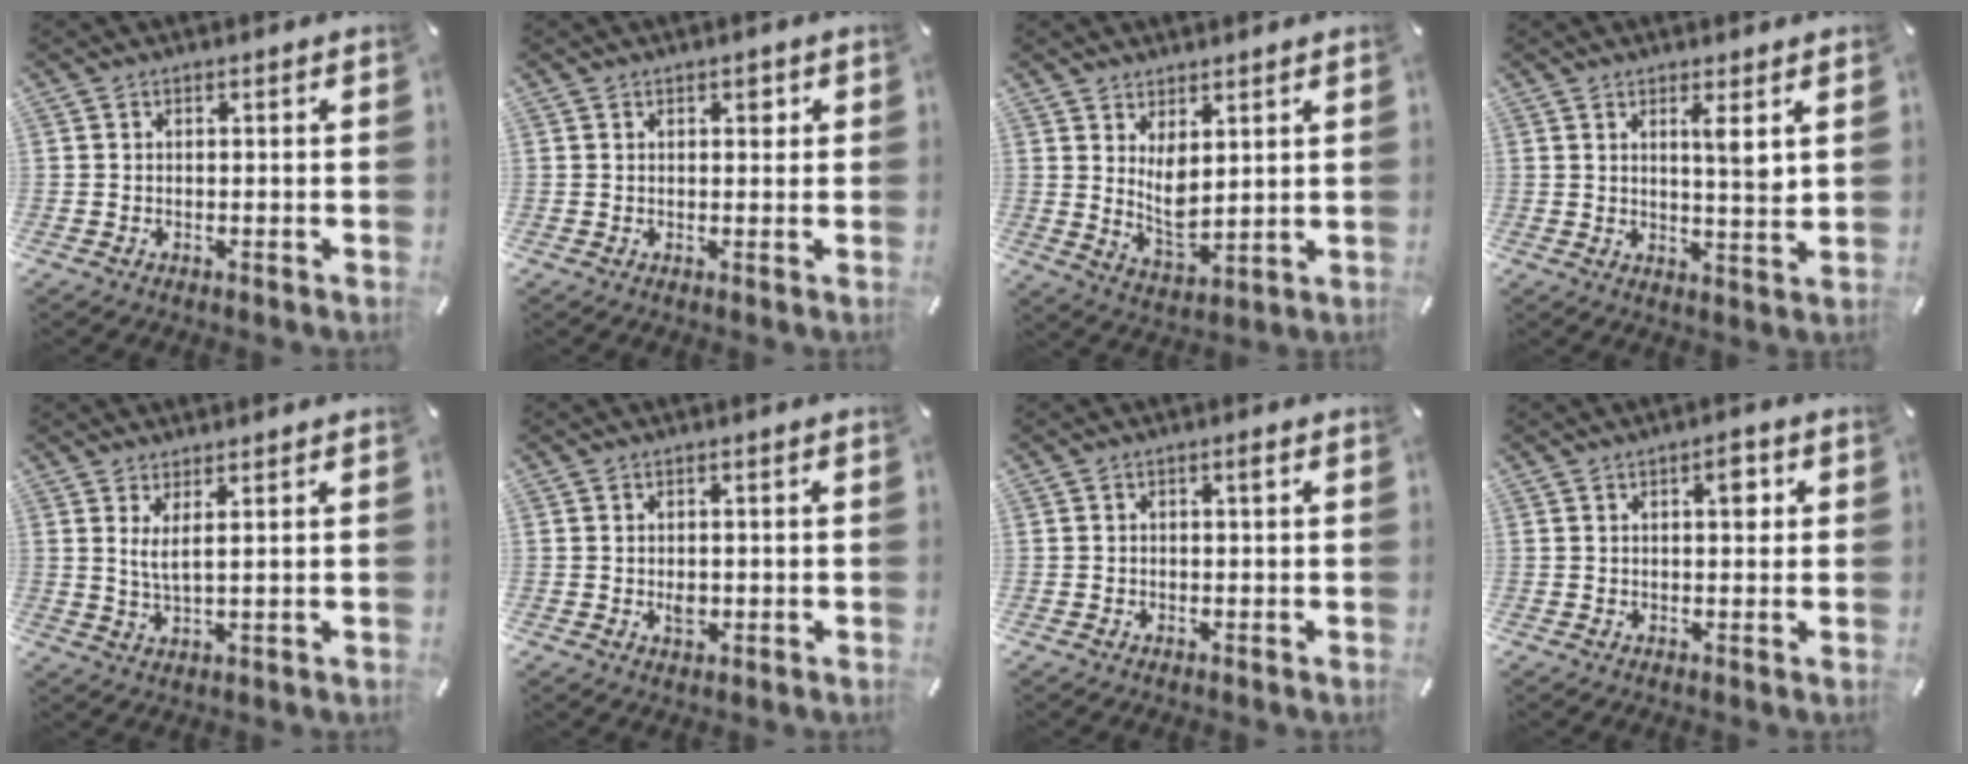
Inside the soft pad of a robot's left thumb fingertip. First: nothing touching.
{"total": 1.8, "force": [0.7, 1.3, 1.1], "torque": [0.000, -0.004, 0.004]}
{"total": 6.6, "force": [2.8, 3.5, 4.9], "torque": [-0.096, -0.021, 0.049]}
{"total": 4.9, "force": [2.4, 0.3, 4.2], "torque": [-0.065, -0.019, 0.034]}
{"total": 3.9, "force": [1.9, 0.3, 3.3], "torque": [-0.068, -0.004, 0.033]}
{"total": 2.6, "force": [-0.4, 1.8, 1.8], "torque": [-0.033, 0.004, -0.006]}
{"total": 1.3, "force": [0.1, 0.6, 1.1], "torque": [-0.021, 0.007, -0.001]}
{"total": 3.8, "force": [0.9, 1.9, 3.1], "torque": [-0.033, -0.002, 0.005]}